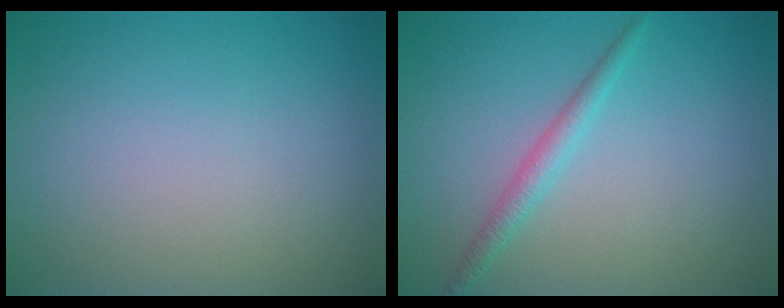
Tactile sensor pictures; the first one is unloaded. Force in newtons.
{"total": 1.7, "press": 1.7, "slide": 0.0}